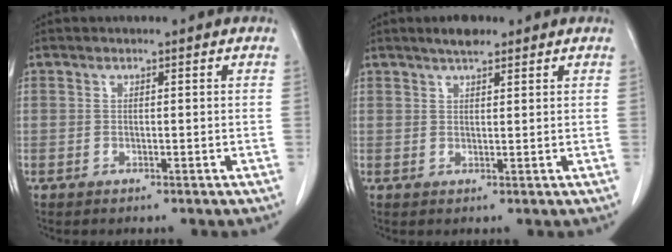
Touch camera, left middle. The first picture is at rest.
{"total": 3.0, "force": [2.4, 0.8, 1.7], "torque": [-0.034, 0.007, 0.038]}